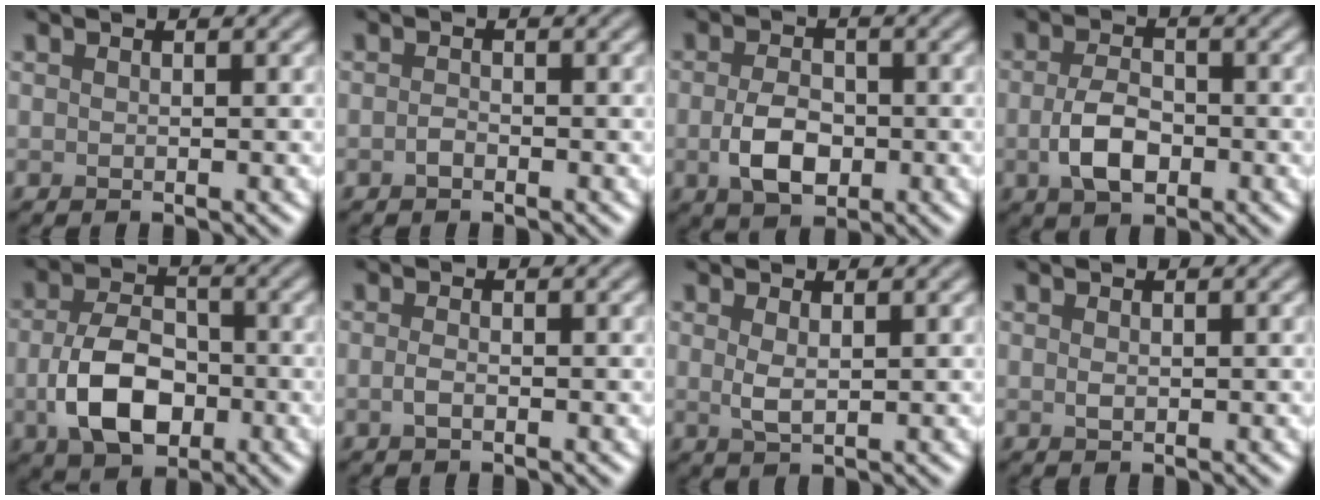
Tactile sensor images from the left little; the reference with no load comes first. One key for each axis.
{"total": 0.8, "fx": -0.4, "fy": 0.3, "fz": 0.5, "tx": -0.012, "ty": 0.000, "tz": -0.010}
{"total": 4.2, "fx": -0.9, "fy": 2.6, "fz": 3.1, "tx": -0.066, "ty": -0.004, "tz": -0.017}
{"total": 4.1, "fx": -1.0, "fy": 2.4, "fz": 3.1, "tx": -0.068, "ty": -0.003, "tz": -0.020}
{"total": 6.8, "fx": -1.7, "fy": 4.4, "fz": 5.0, "tx": -0.103, "ty": -0.004, "tz": -0.032}
{"total": 1.1, "fx": -0.4, "fy": 0.4, "fz": 0.9, "tx": -0.021, "ty": -0.001, "tz": -0.010}
{"total": 1.7, "fx": 0.5, "fy": 0.6, "fz": 1.5, "tx": -0.032, "ty": -0.003, "tz": 0.012}
{"total": 0.7, "fx": 0.0, "fy": 0.5, "fz": 0.5, "tx": -0.011, "ty": -0.001, "tz": 0.001}